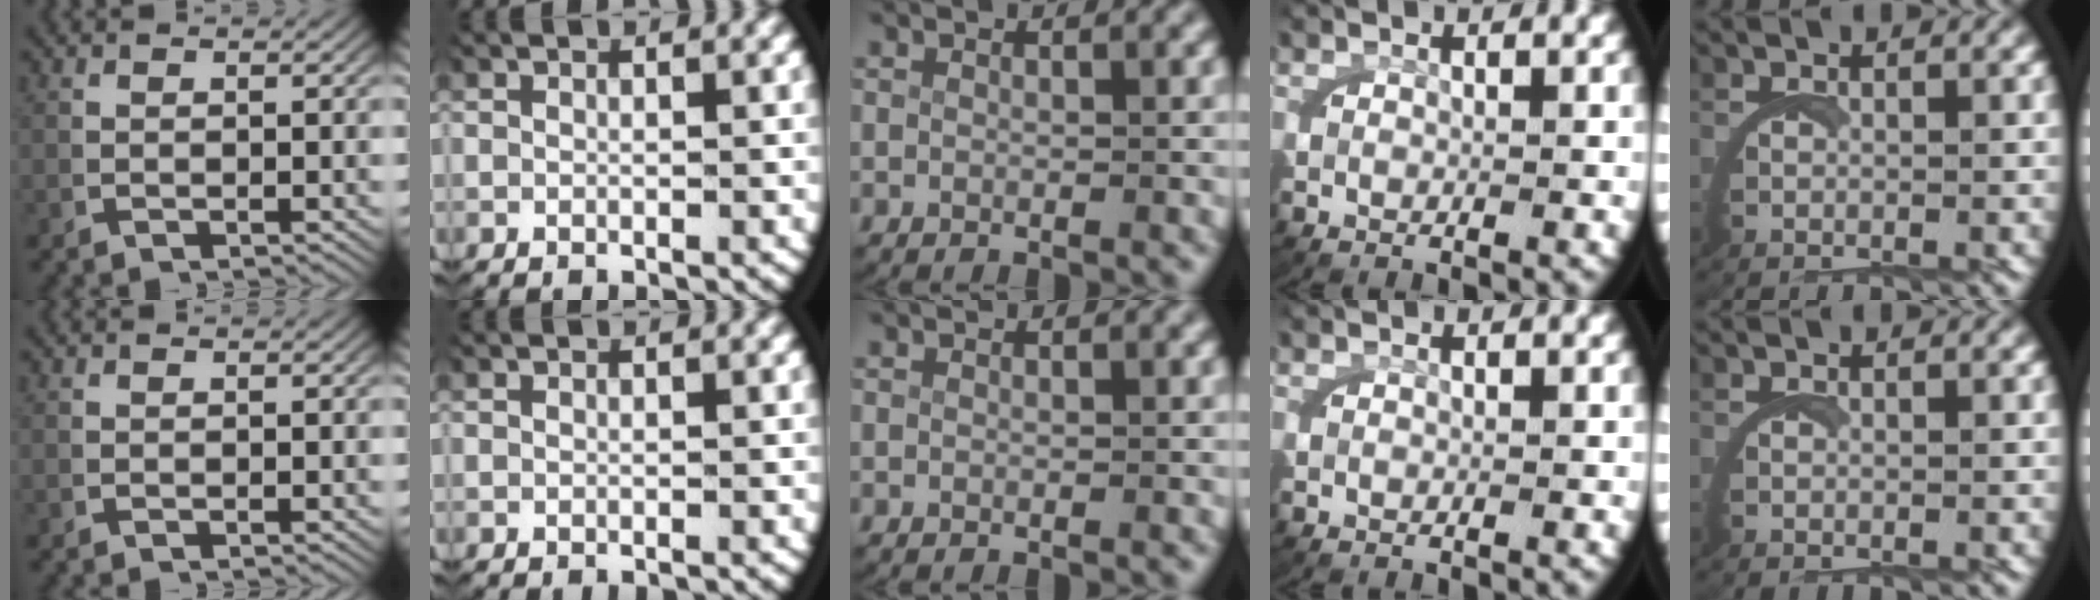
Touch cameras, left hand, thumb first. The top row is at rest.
{}